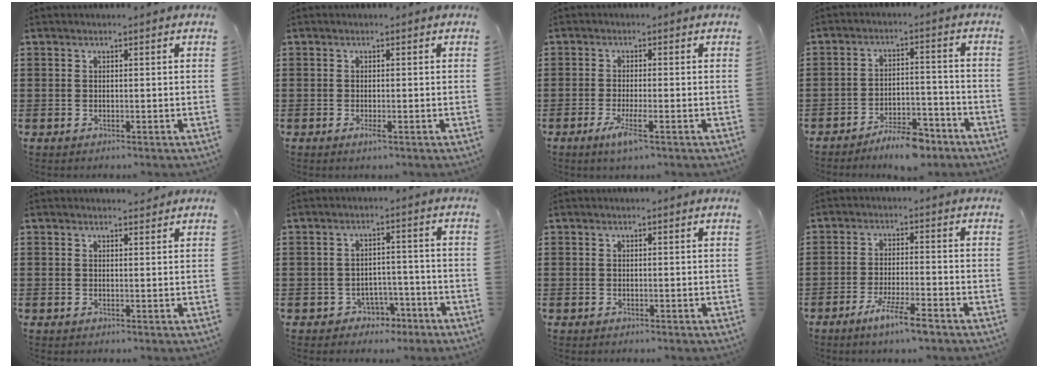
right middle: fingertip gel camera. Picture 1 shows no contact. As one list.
[{"total": 1.2, "force": [-0.4, 0.1, 1.1], "torque": [-0.019, -0.004, -0.007]}, {"total": 3.4, "force": [-1.5, 0.2, 3.0], "torque": [-0.064, -0.013, -0.029]}, {"total": 6.1, "force": [-5.4, 1.3, 2.6], "torque": [-0.043, 0.009, -0.101]}, {"total": 1.1, "force": [1.0, 0.3, 0.1], "torque": [0.003, -0.002, 0.017]}, {"total": 3.2, "force": [-2.7, 1.6, 0.4], "torque": [-0.017, 0.007, -0.058]}, {"total": 0.0}, {"total": 5.4, "force": [-3.8, 0.2, 3.8], "torque": [-0.074, -0.008, -0.068]}]